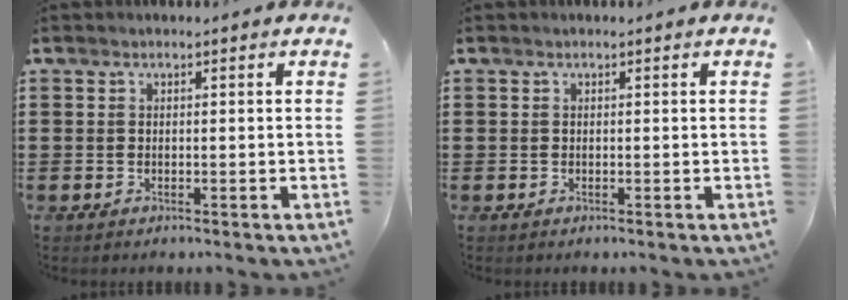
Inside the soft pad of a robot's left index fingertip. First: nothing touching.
{"total": 0.0}